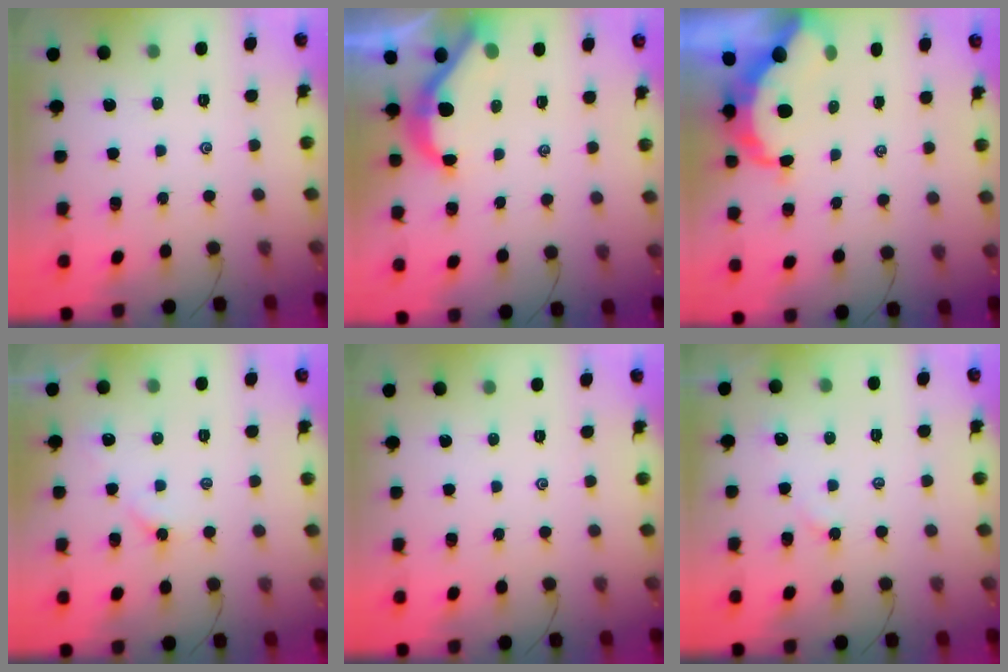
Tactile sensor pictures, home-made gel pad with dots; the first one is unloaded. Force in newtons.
{"total": 5.7, "press": 5.7, "slide": 0.8}
{"total": 8.5, "press": 8.4, "slide": 0.6}
{"total": 4.7, "press": 4.6, "slide": 0.5}
{"total": 0.0}
{"total": 2.7, "press": 2.7, "slide": 0.3}